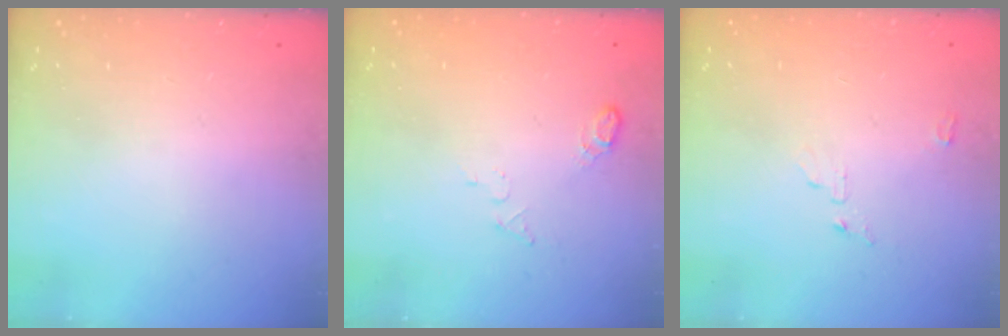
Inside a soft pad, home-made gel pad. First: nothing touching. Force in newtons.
{"total": 5.8, "press": 5.7, "slide": 1.1}
{"total": 4.7, "press": 4.6, "slide": 0.6}